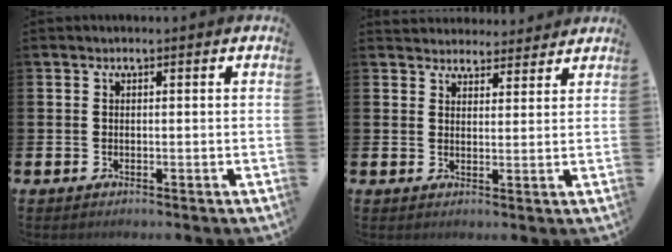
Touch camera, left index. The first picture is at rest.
{"total": 3.7, "force": [3.5, 1.0, -0.3], "torque": [-0.004, -0.017, 0.065]}